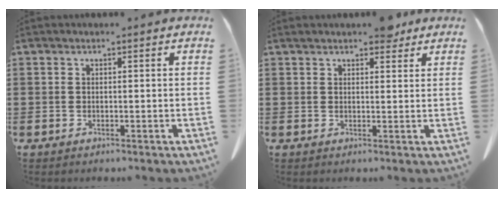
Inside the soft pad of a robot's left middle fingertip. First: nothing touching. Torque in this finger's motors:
{"motor_torque": [0.52, 0.23, 0.23, 0.01]}